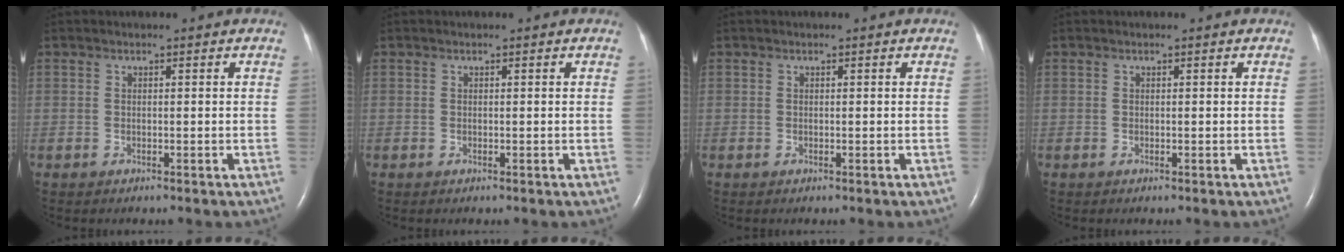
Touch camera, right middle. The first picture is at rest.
{"total": 0.0}
{"total": 0.0}
{"total": 0.0}